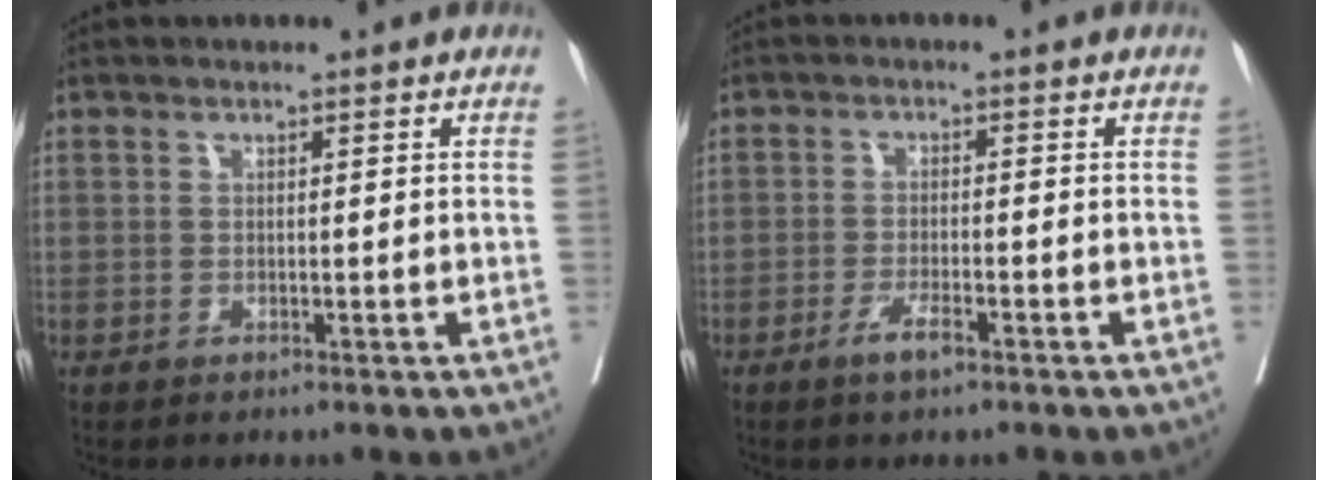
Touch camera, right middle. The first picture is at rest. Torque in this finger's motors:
{"motor_torque": [0.75, -1.05, 0.13, 0.03]}